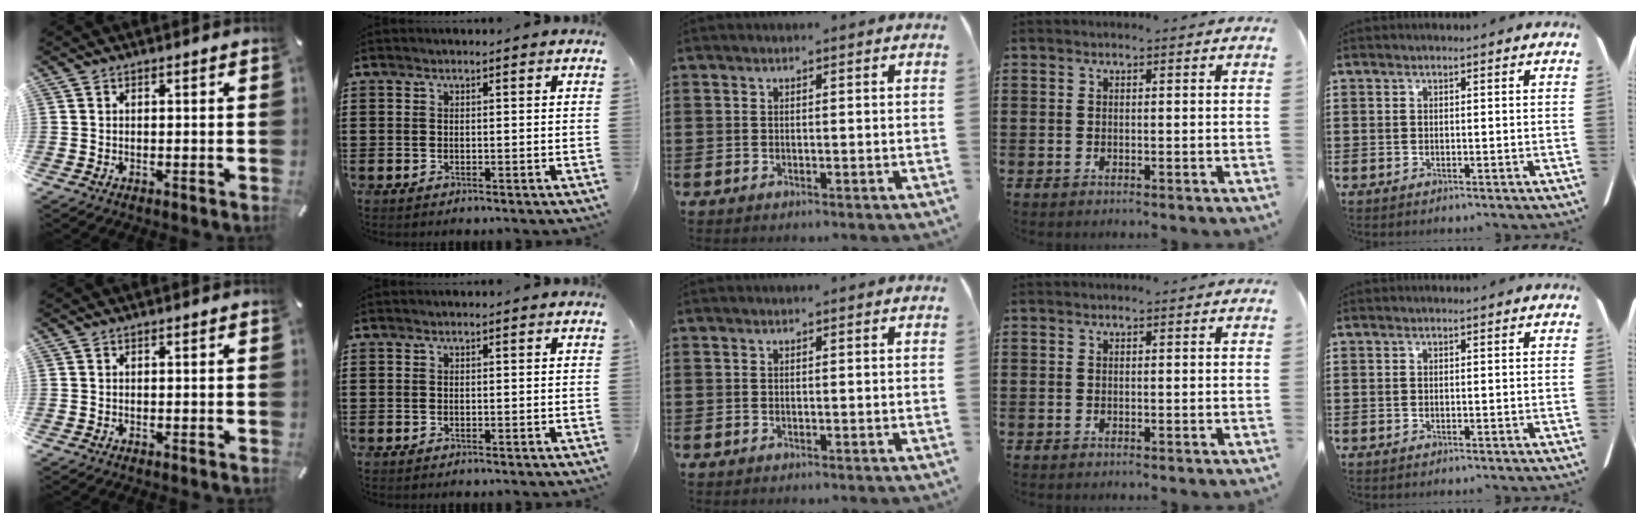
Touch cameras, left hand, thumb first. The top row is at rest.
{}